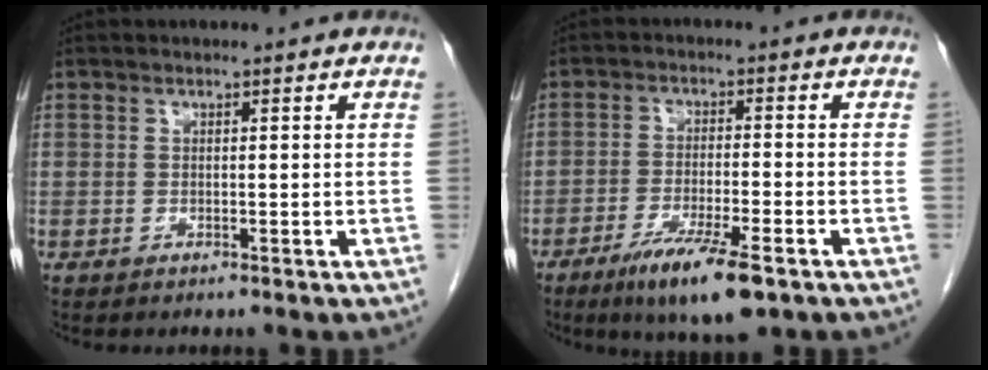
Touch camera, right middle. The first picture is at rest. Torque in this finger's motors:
{"motor_torque": [1.18, -0.96, 0.15, 0.04]}